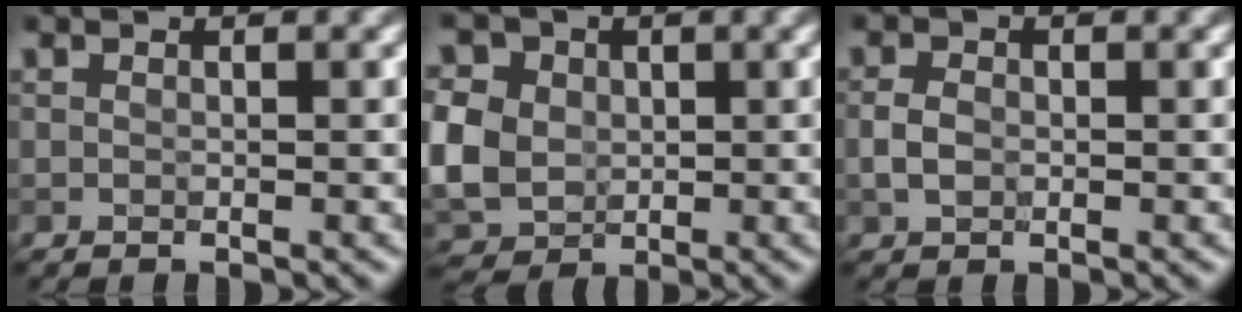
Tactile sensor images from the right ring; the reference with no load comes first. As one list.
[{"total": 10.3, "force": [1.5, 8.7, 5.3], "torque": [-0.120, 0.017, 0.006]}, {"total": 1.8, "force": [-0.3, 1.4, 1.2], "torque": [-0.025, 0.001, -0.009]}]